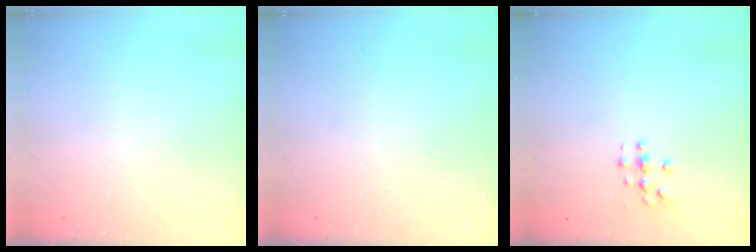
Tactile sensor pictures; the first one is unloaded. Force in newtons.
{"total": 0.0}
{"total": 3.0, "press": 3.0, "slide": 0.1}